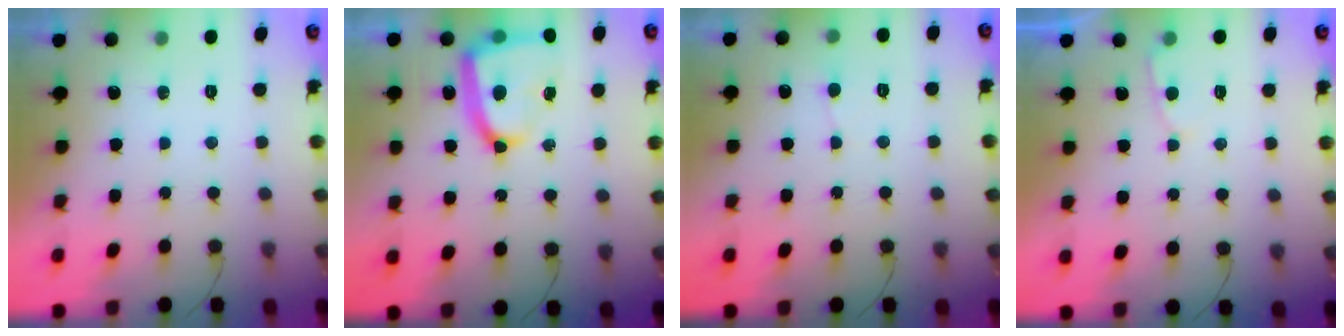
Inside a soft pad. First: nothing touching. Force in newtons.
{"total": 16.4, "press": 16.4, "slide": 1.3}
{"total": 3.2, "press": 3.2, "slide": 0.4}
{"total": 2.9, "press": 2.8, "slide": 0.3}